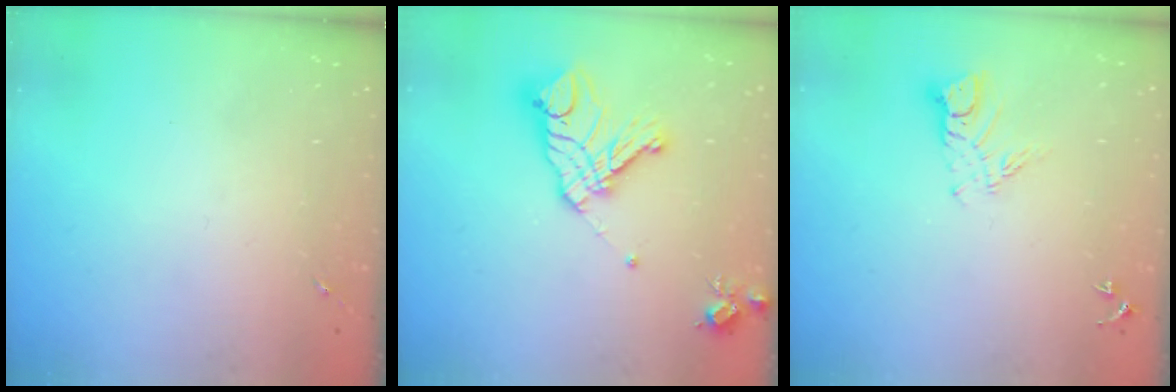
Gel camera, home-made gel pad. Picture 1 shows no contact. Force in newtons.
{"total": 17.6, "press": 17.5, "slide": 1.9}
{"total": 7.7, "press": 7.7, "slide": 0.7}